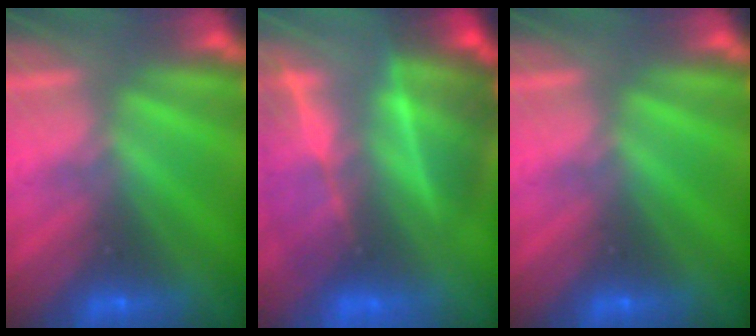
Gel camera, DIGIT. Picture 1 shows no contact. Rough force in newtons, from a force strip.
{"total": 7.1}
{"total": 0.0}